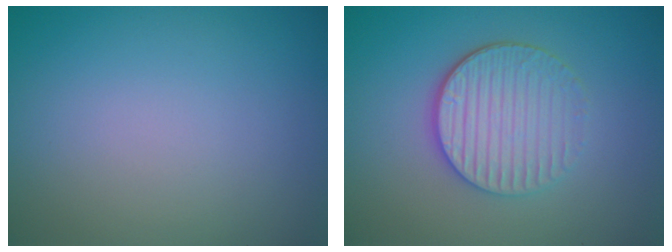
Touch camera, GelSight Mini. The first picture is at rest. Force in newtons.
{"total": 4.3, "press": 3.5, "slide": 2.5}